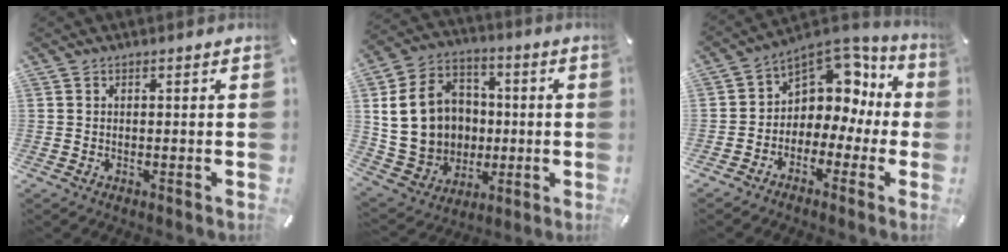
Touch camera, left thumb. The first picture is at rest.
{"total": 16.9, "force": [1.0, 15.1, 7.7], "torque": [-0.152, 0.009, 0.029]}
{"total": 8.7, "force": [3.7, 7.0, 3.5], "torque": [-0.043, -0.041, 0.064]}